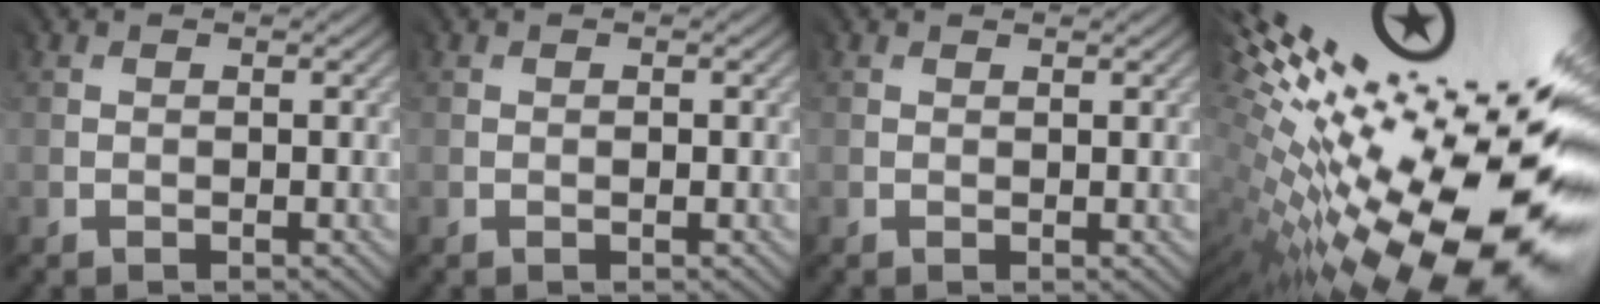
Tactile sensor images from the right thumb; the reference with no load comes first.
{"total": 0.0}
{"total": 0.7, "force": [0.4, 0.1, 0.5], "torque": [-0.013, -0.001, 0.007]}
{"total": 18.7, "force": [2.6, 7.9, 16.8], "torque": [-0.273, 0.005, 0.088]}